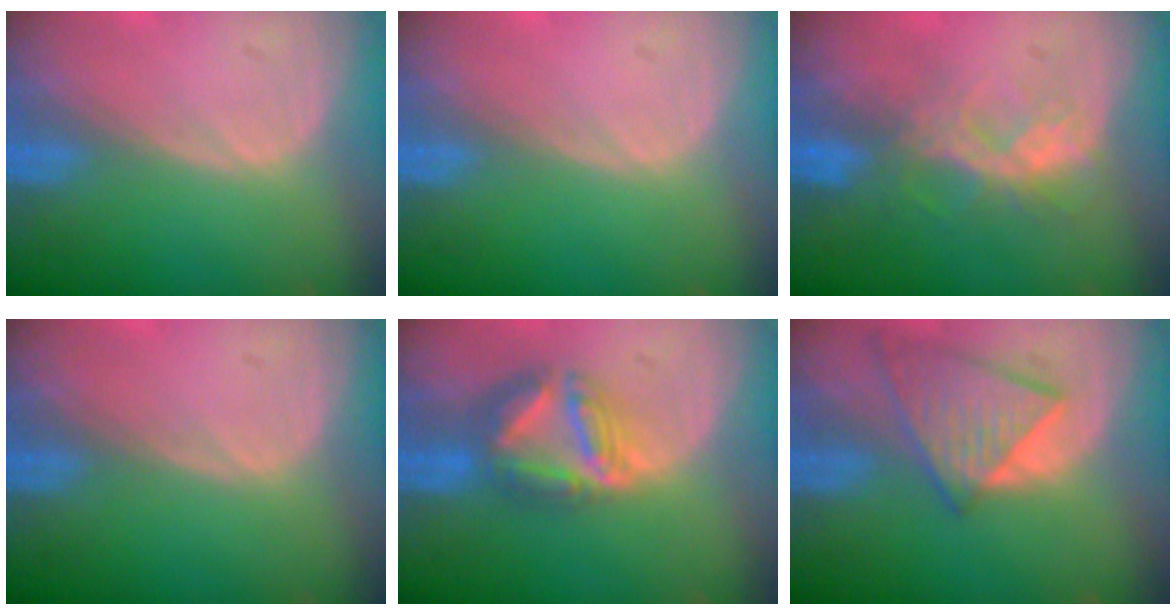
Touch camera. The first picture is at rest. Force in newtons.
{"total": 0.0}
{"total": 6.6, "press": 6.0, "slide": 2.7}
{"total": 0.0}
{"total": 7.4, "press": 6.6, "slide": 3.4}
{"total": 8.0, "press": 7.2, "slide": 3.5}